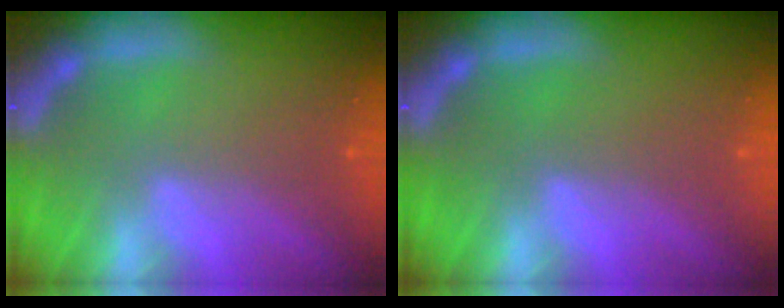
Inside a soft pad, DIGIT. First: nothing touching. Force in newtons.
{"total": 0.0}